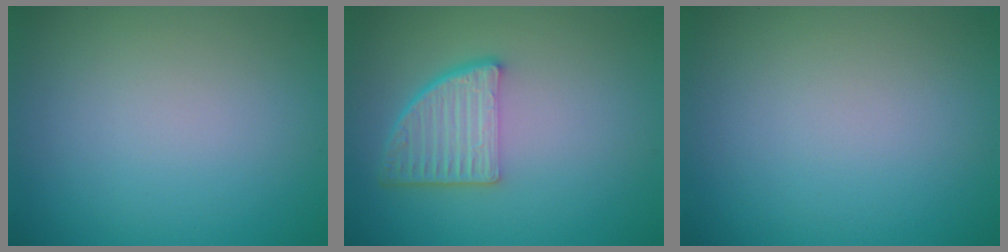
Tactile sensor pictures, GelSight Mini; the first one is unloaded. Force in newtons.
{"total": 5.1, "press": 3.8, "slide": 3.5}
{"total": 0.0}